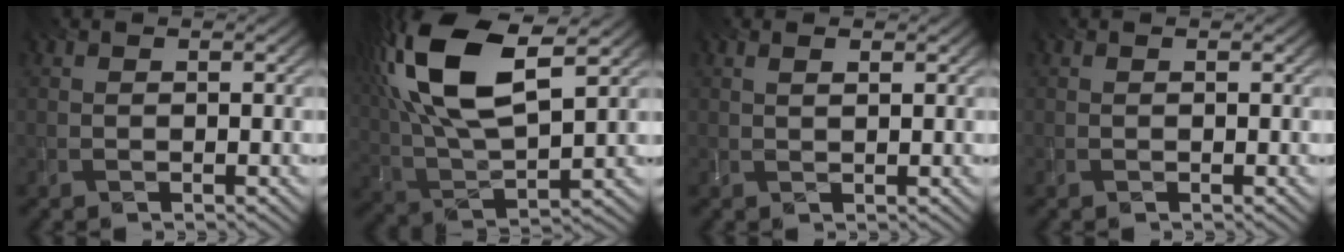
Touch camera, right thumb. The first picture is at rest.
{"total": 17.2, "force": [7.1, 7.2, 13.9], "torque": [-0.325, 0.035, 0.126]}
{"total": 1.2, "force": [0.6, 0.2, 1.0], "torque": [-0.021, 0.001, 0.014]}
{"total": 0.0}